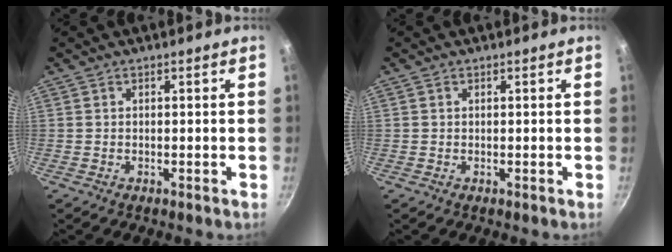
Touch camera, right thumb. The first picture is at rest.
{"total": 0.0}